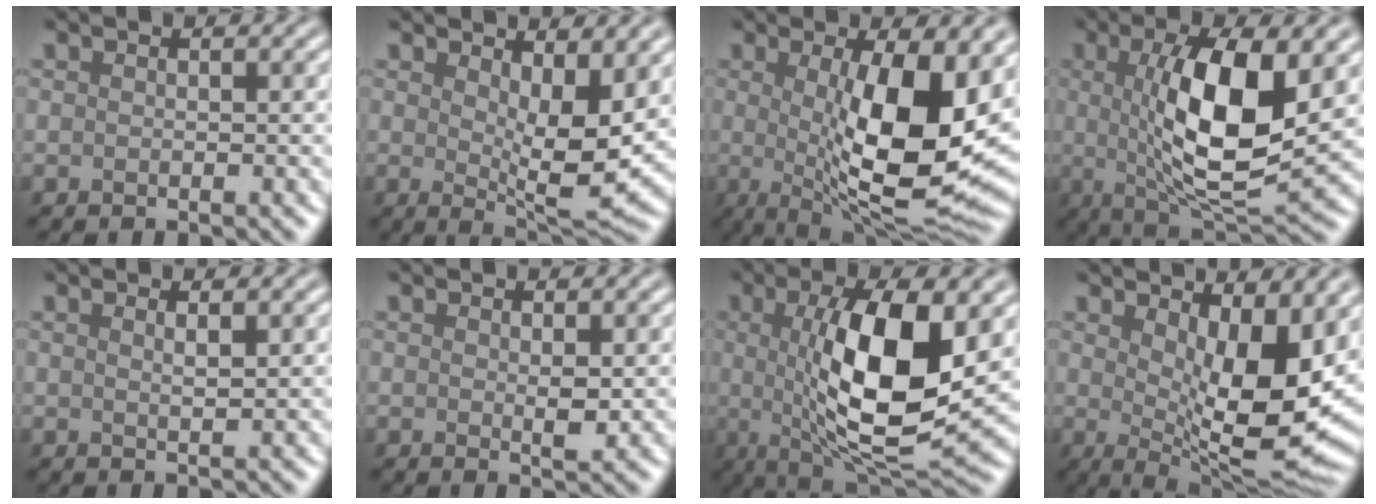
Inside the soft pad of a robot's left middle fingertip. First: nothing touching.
{"total": 6.3, "force": [1.5, 2.2, 5.7], "torque": [-0.091, -0.018, 0.031]}
{"total": 12.9, "force": [0.4, 3.9, 12.2], "torque": [-0.176, -0.017, 0.008]}
{"total": 10.4, "force": [1.2, 3.3, 9.8], "torque": [-0.161, -0.009, 0.024]}
{"total": 1.1, "force": [0.7, 0.3, 0.8], "torque": [-0.007, 0.001, 0.009]}
{"total": 1.3, "force": [0.3, 0.4, 1.3], "torque": [-0.021, -0.004, 0.004]}
{"total": 11.7, "force": [1.0, 3.8, 11.0], "torque": [-0.184, -0.009, 0.020]}
{"total": 11.0, "force": [2.0, 4.0, 10.0], "torque": [-0.143, -0.023, 0.035]}